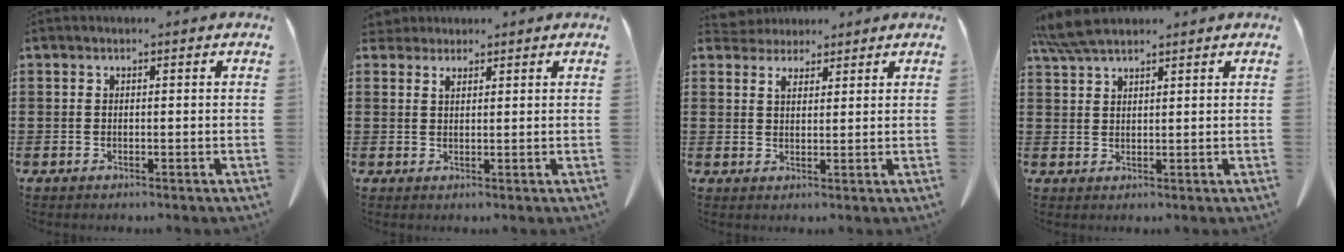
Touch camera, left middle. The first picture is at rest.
{"total": 1.9, "force": [1.7, 0.7, 0.7], "torque": [-0.018, 0.003, 0.034]}
{"total": 2.5, "force": [2.2, 1.1, 0.6], "torque": [-0.011, -0.002, 0.041]}
{"total": 5.2, "force": [4.2, 1.0, 3.0], "torque": [-0.068, -0.004, 0.081]}